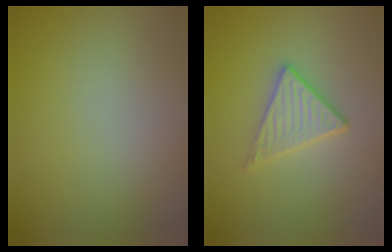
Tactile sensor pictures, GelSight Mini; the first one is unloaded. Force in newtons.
{"total": 2.8, "press": 2.6, "slide": 1.1}